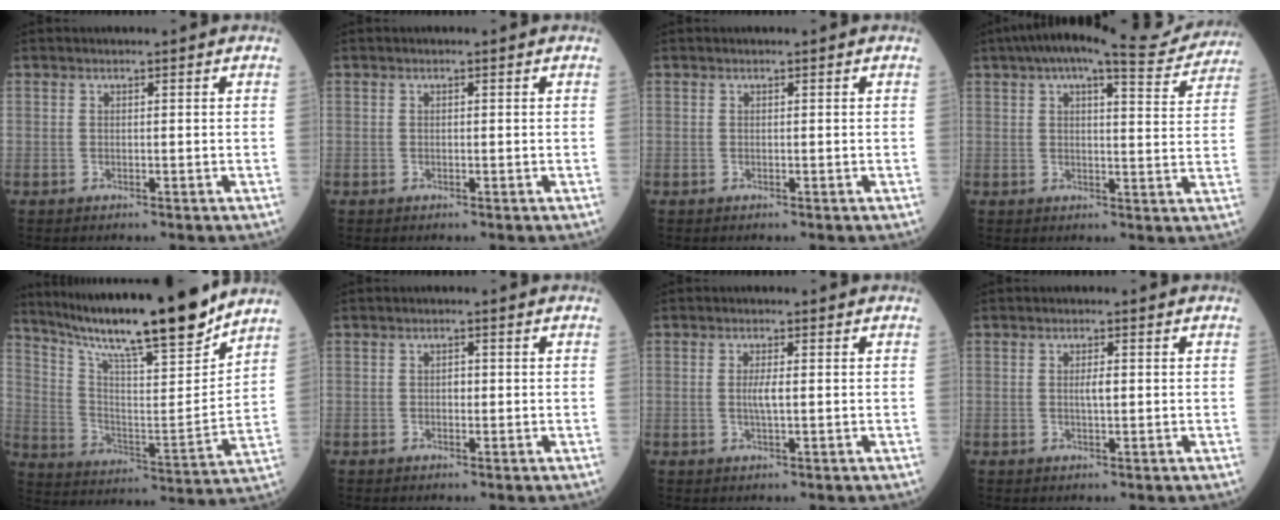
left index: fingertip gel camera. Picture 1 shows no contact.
{"total": 0.0}
{"total": 0.0}
{"total": 14.4, "force": [12.7, 2.4, 6.5], "torque": [-0.093, 0.017, 0.155]}
{"total": 21.3, "force": [18.0, 0.9, 11.3], "torque": [-0.193, -0.022, 0.290]}
{"total": 1.0, "force": [-0.1, 0.7, 0.7], "torque": [-0.010, 0.000, -0.004]}
{"total": 2.1, "force": [-0.1, 0.2, 2.1], "torque": [-0.044, -0.004, -0.002]}
{"total": 1.6, "force": [0.0, 0.3, 1.6], "torque": [-0.030, -0.001, 0.000]}